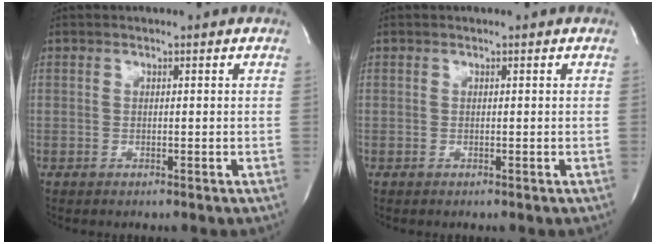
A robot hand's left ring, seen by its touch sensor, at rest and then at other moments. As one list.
[{"total": 0.0}]